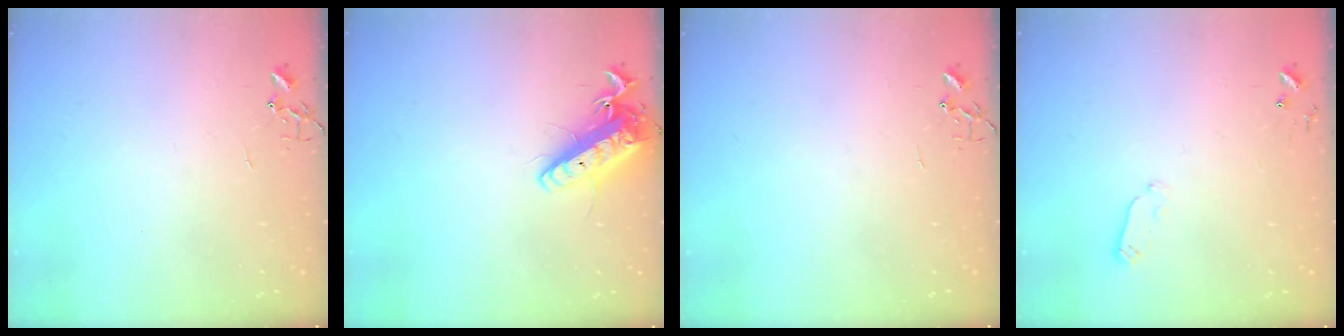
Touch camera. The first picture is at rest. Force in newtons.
{"total": 13.9, "press": 13.7, "slide": 2.5}
{"total": 0.0}
{"total": 2.9, "press": 2.9, "slide": 0.4}